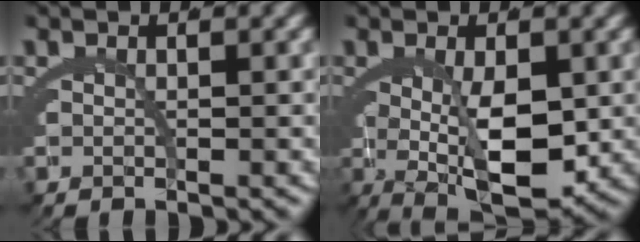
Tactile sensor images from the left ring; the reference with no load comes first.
{"total": 8.0, "force": [-1.8, 2.9, 7.2], "torque": [-0.113, -0.036, -0.007]}